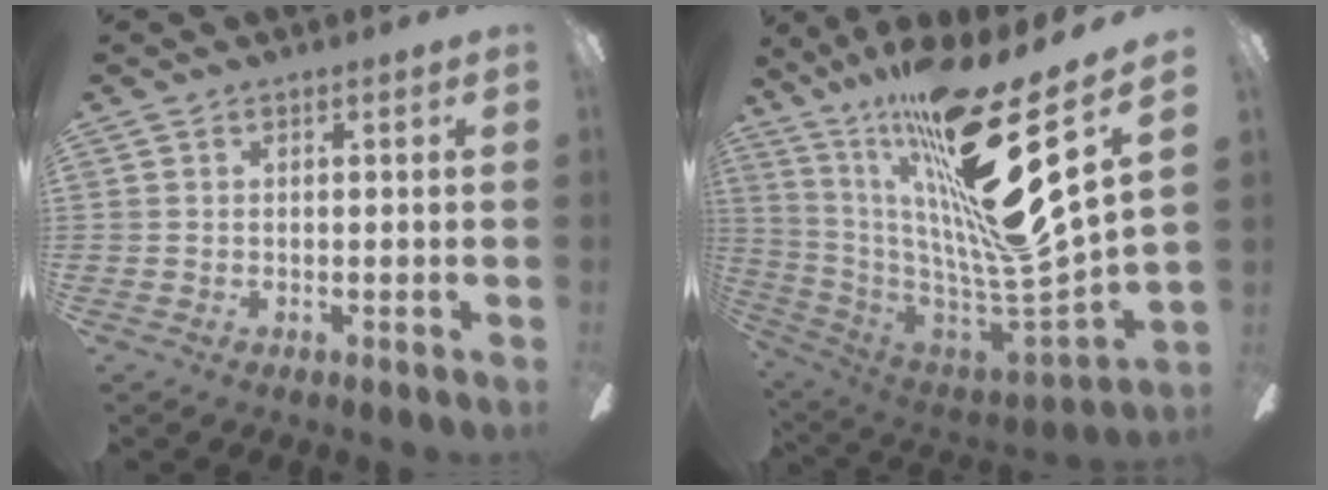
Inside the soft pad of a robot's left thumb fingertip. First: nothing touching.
{"total": 28.4, "force": [16.1, 4.3, 23.0], "torque": [-0.385, -0.123, 0.259]}